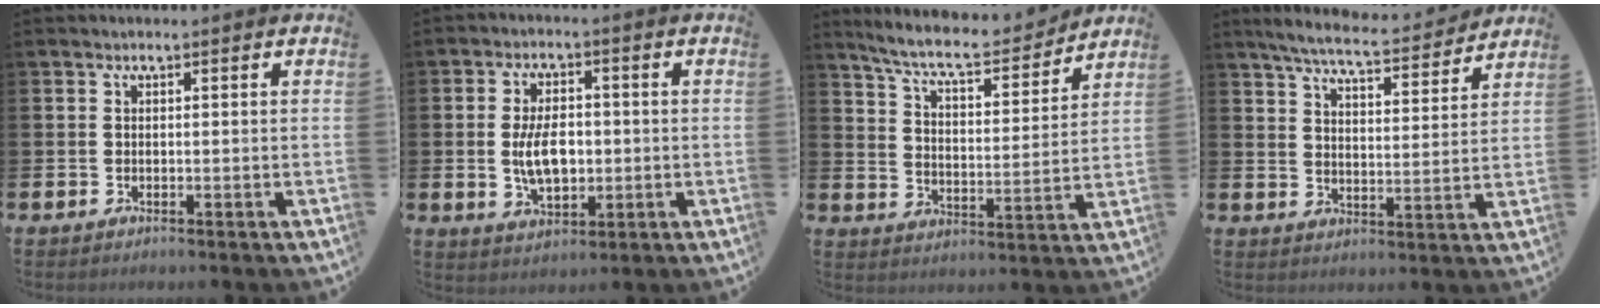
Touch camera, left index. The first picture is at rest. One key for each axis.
{"total": 6.3, "fx": -0.3, "fy": 3.5, "fz": 5.2, "tx": -0.092, "ty": 0.002, "tz": -0.008}
{"total": 8.0, "fx": 7.4, "fy": 1.3, "fz": 2.8, "tx": -0.079, "ty": -0.052, "tz": 0.125}
{"total": 6.8, "fx": 6.4, "fy": 0.7, "fz": 2.2, "tx": -0.060, "ty": -0.042, "tz": 0.108}